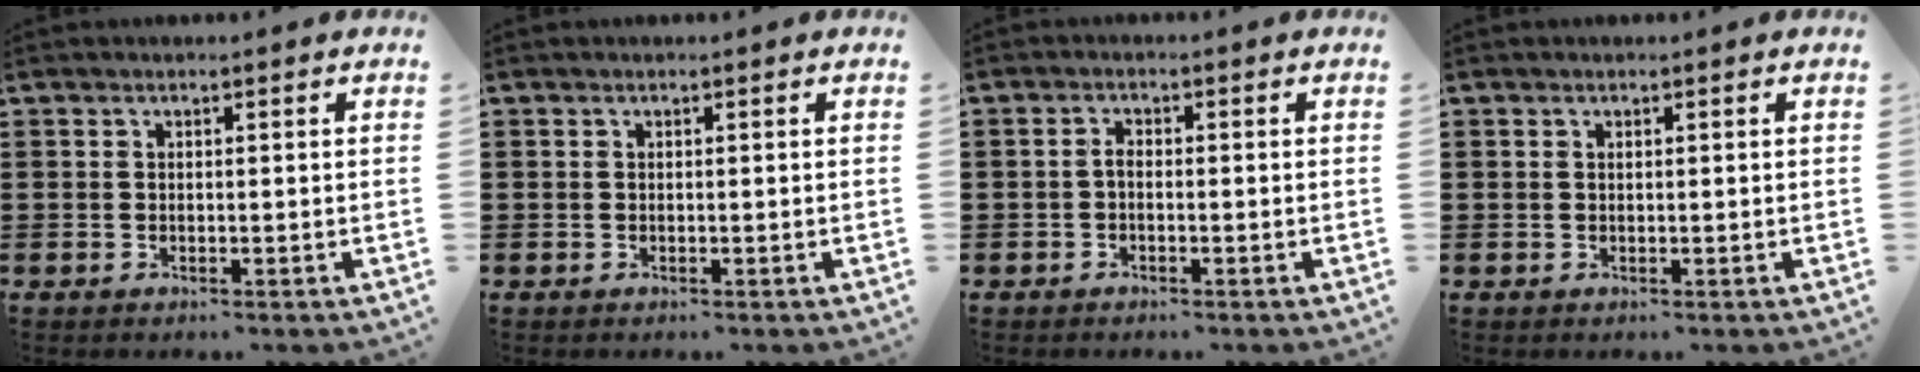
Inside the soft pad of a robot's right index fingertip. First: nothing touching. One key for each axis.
{"total": 0.0}
{"total": 1.3, "fx": -0.6, "fy": 0.5, "fz": 1.0, "tx": -0.021, "ty": -0.001, "tz": -0.012}
{"total": 0.0}